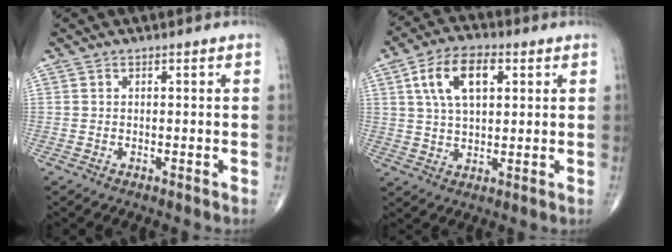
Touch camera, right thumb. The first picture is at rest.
{"total": 10.8, "force": [3.5, 5.6, 8.5], "torque": [-0.147, 0.004, 0.061]}